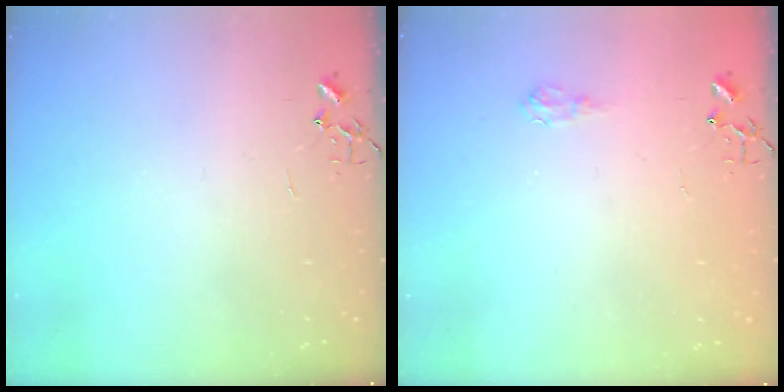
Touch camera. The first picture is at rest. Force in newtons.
{"total": 4.7, "press": 4.7, "slide": 0.7}